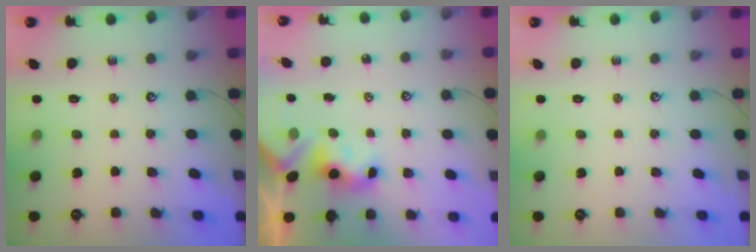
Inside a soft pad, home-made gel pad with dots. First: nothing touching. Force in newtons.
{"total": 3.3, "press": 3.3, "slide": 0.3}
{"total": 0.0}